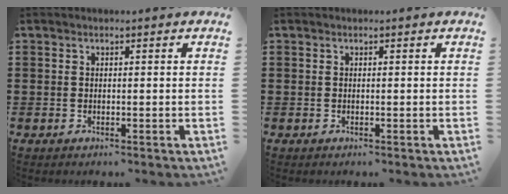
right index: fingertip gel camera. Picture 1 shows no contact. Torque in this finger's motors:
{"motor_torque": [1.24, 0.90, 0.00, 0.00]}